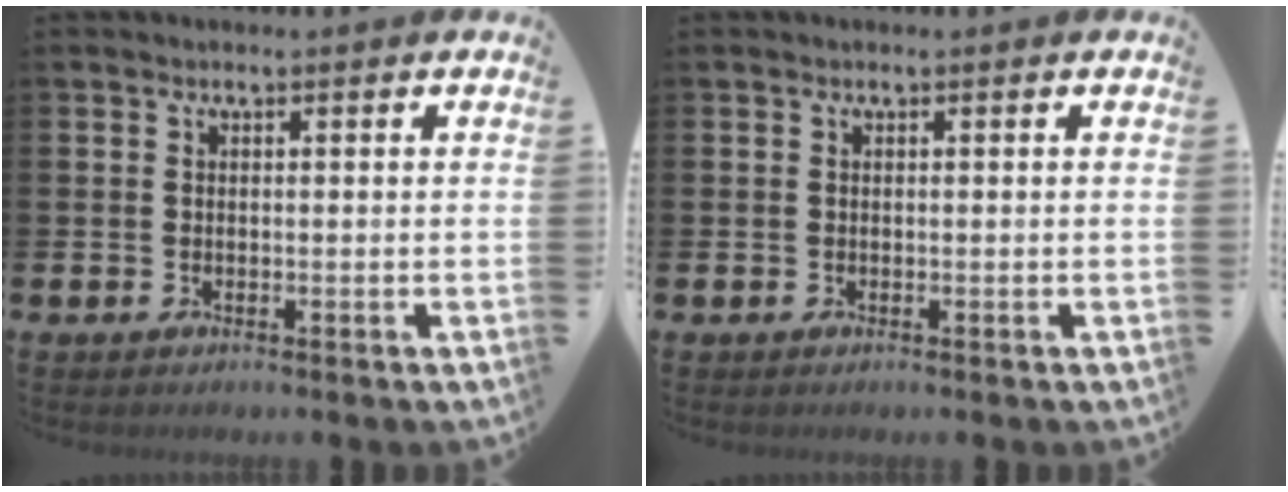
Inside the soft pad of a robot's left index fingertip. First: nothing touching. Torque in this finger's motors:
{"motor_torque": [0.01, 0.01, 0.00, 0.02]}